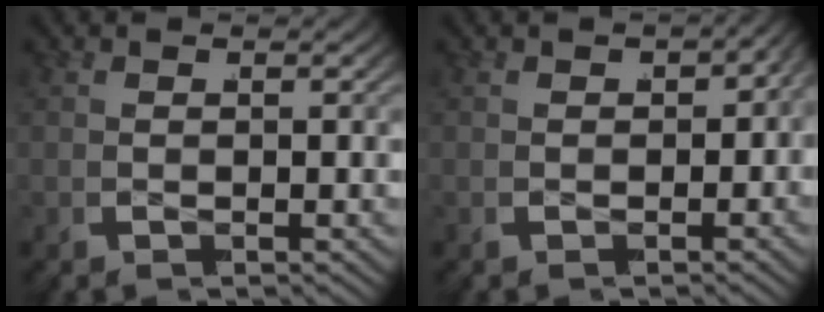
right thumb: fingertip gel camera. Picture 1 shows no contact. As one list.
[{"total": 2.3, "force": [-0.6, 1.5, 1.7], "torque": [-0.024, -0.009, -0.006]}]